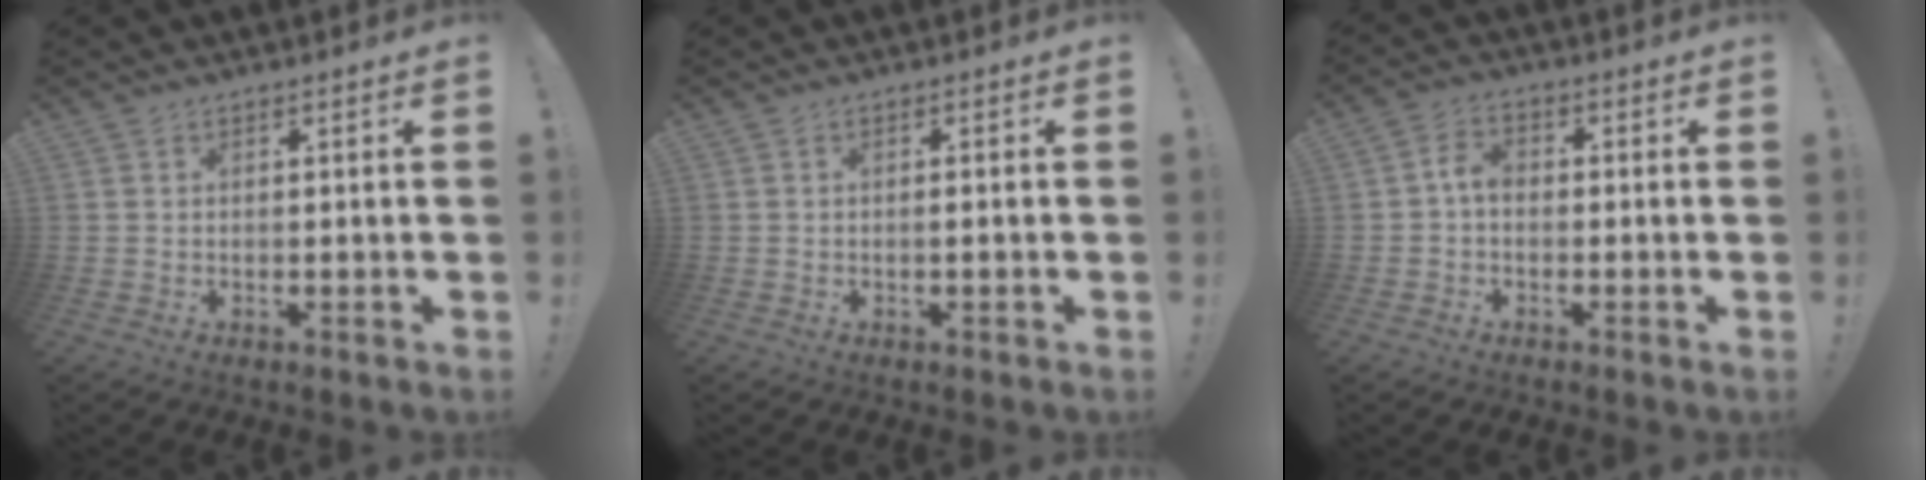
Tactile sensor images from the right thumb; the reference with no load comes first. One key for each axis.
{"total": 1.2, "fx": -0.6, "fy": -0.3, "fz": 1.0, "tx": -0.018, "ty": 0.000, "tz": -0.011}
{"total": 4.2, "fx": -0.7, "fy": 2.7, "fz": 3.1, "tx": -0.057, "ty": 0.015, "tz": -0.013}